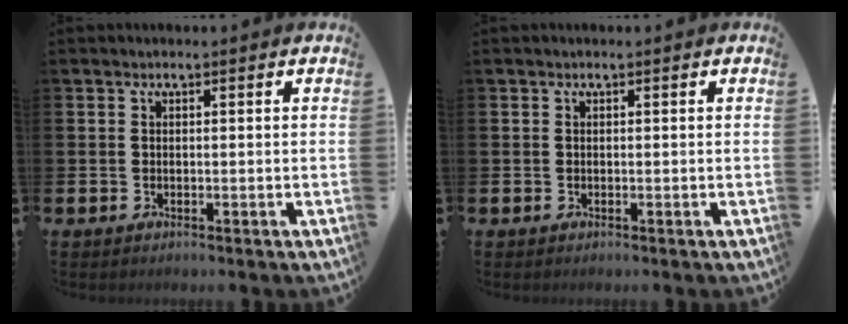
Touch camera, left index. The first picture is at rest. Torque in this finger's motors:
{"motor_torque": [0.00, 0.00, 0.00, 0.01]}